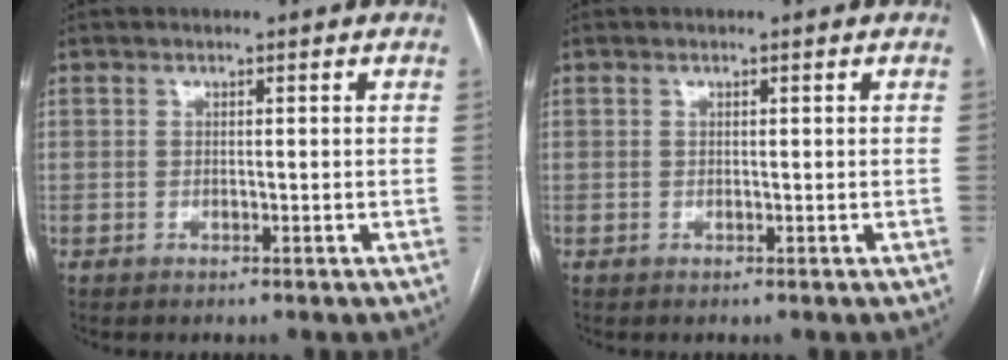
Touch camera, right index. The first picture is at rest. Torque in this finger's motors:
{"motor_torque": [0.17, -0.02, 0.02, 0.01]}